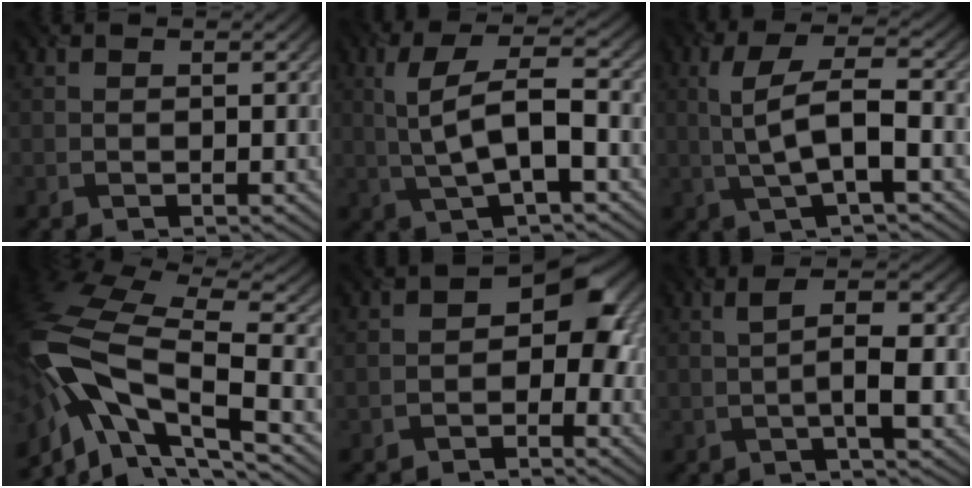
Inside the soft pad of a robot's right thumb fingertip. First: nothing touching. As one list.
[{"total": 8.0, "force": [-0.5, 2.8, 7.5], "torque": [-0.151, 0.010, -0.012]}, {"total": 7.1, "force": [-0.7, 2.3, 6.7], "torque": [-0.139, 0.009, -0.015]}, {"total": 16.0, "force": [-5.7, 7.3, 13.1], "torque": [-0.288, -0.009, -0.105]}, {"total": 5.1, "force": [-1.2, 3.5, 3.5], "torque": [-0.029, 0.006, -0.030]}, {"total": 5.2, "force": [-0.7, 1.2, 5.0], "torque": [-0.086, 0.009, -0.013]}]